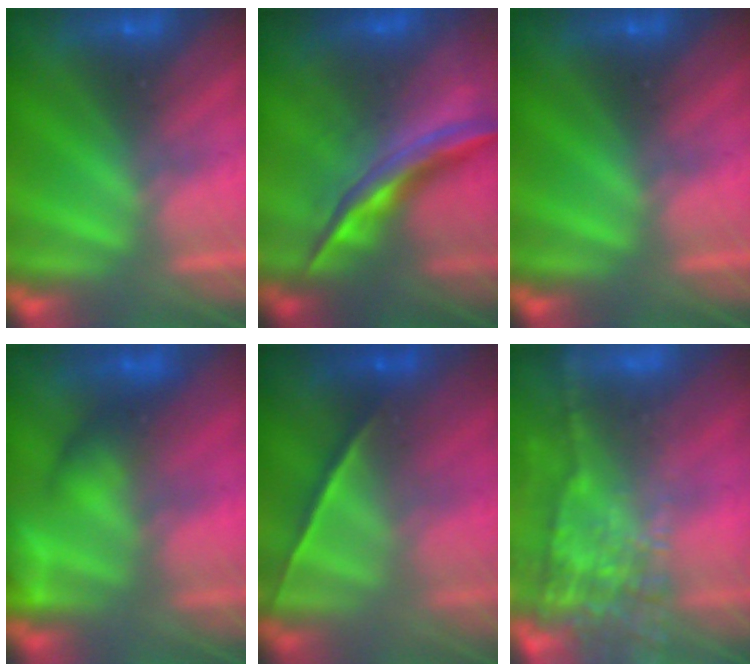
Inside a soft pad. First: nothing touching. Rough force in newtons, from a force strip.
{"total": 5.5}
{"total": 0.0}
{"total": 4.8}
{"total": 1.1}
{"total": 8.1}